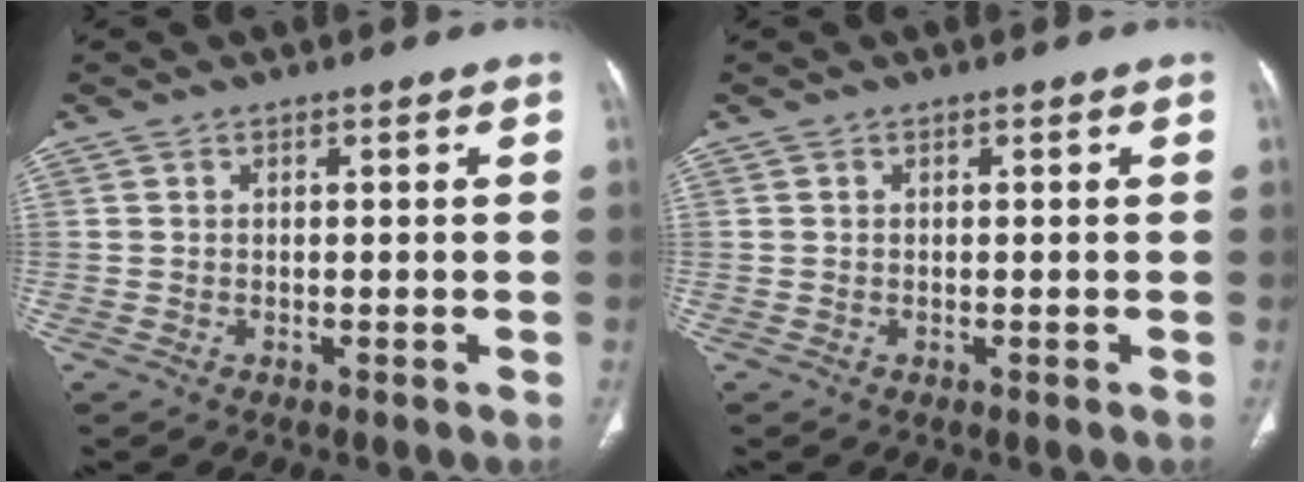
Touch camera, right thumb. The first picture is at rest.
{"total": 0.0}